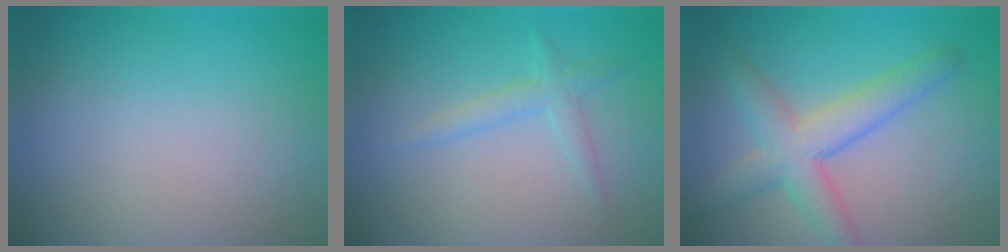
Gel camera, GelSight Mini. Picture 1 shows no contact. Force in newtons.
{"total": 1.6, "press": 1.6, "slide": 0.1}
{"total": 4.6, "press": 4.6, "slide": 0.1}